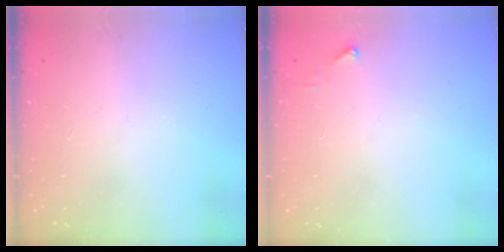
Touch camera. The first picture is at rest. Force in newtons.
{"total": 3.5, "press": 3.4, "slide": 0.4}